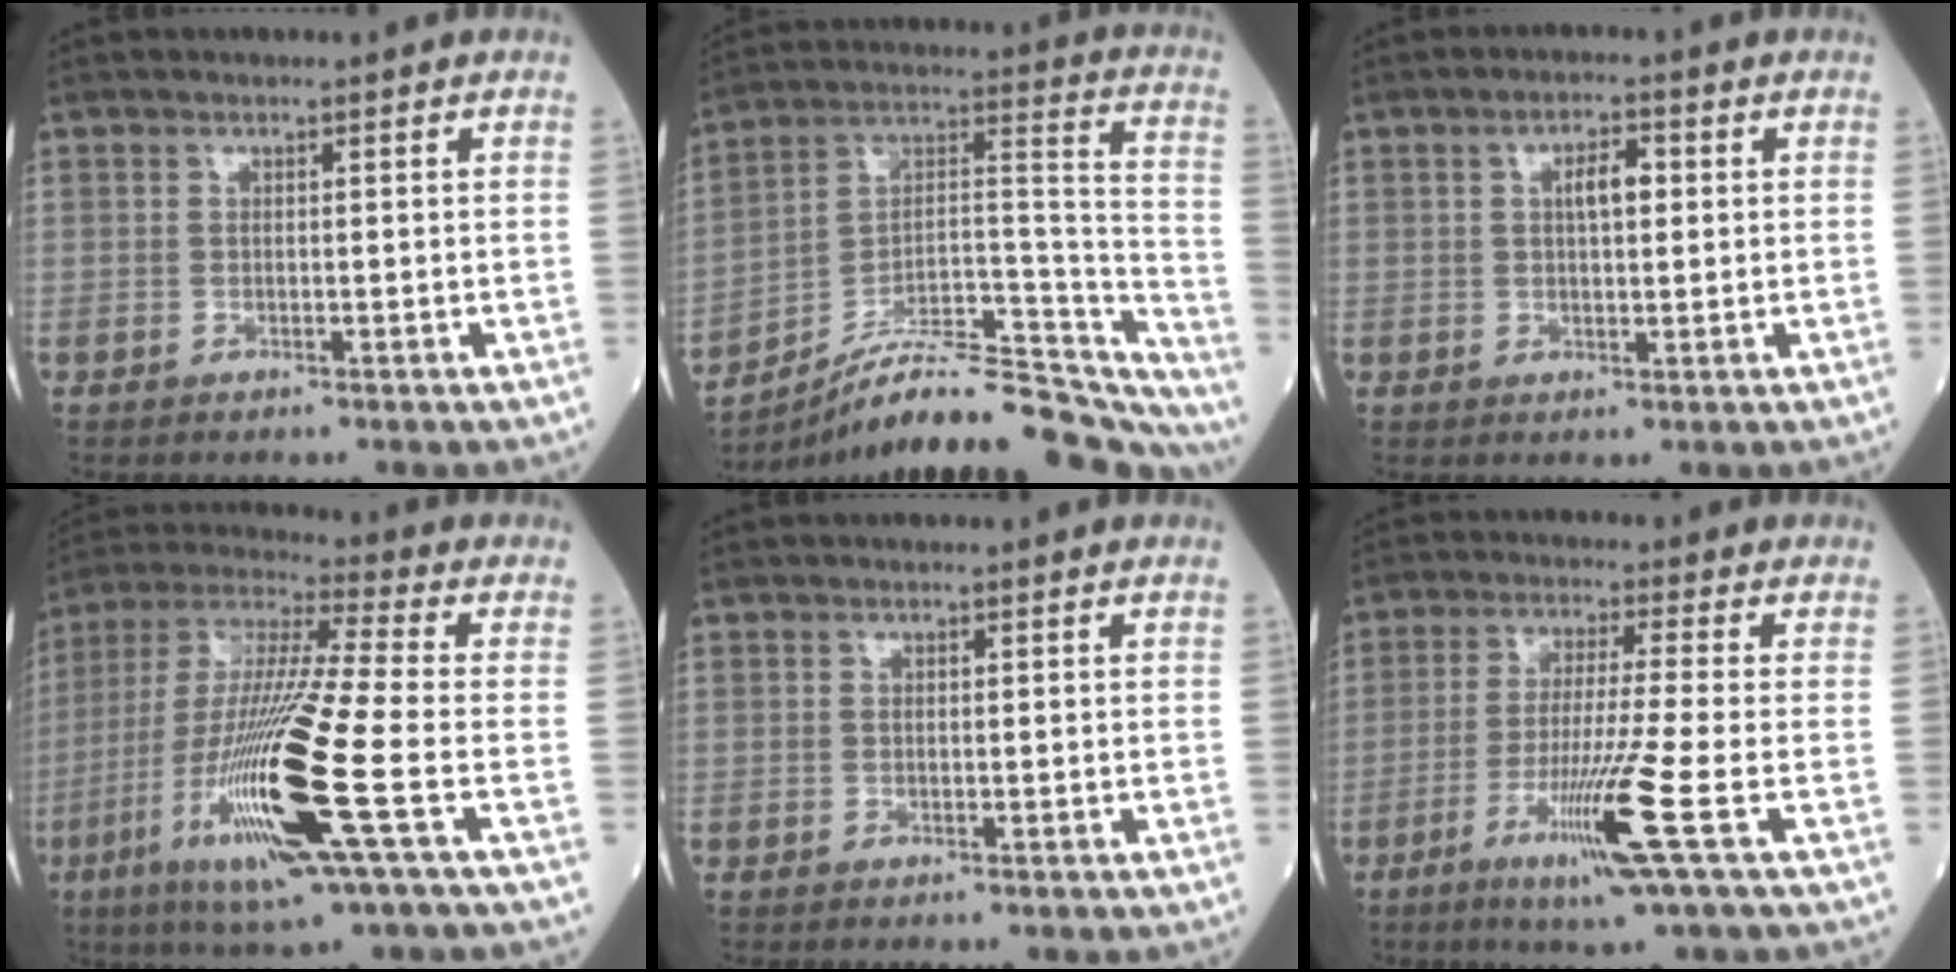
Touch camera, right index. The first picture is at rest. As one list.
[{"total": 27.1, "force": [-24.7, 3.7, 10.5], "torque": [-0.107, 0.039, -0.365]}, {"total": 3.8, "force": [0.9, 1.4, 3.4], "torque": [-0.058, 0.007, 0.013]}, {"total": 20.5, "force": [-6.6, 0.6, 19.4], "torque": [-0.419, -0.032, -0.129]}, {"total": 0.0}, {"total": 6.9, "force": [-2.8, -1.2, 6.2], "torque": [-0.116, -0.021, -0.053]}]